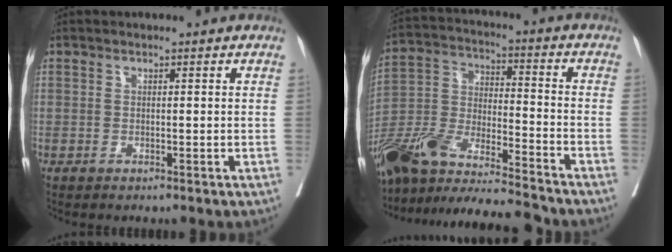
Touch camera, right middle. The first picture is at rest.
{"total": 22.1, "force": [-19.3, 1.4, 10.6], "torque": [-0.243, -0.027, -0.344]}